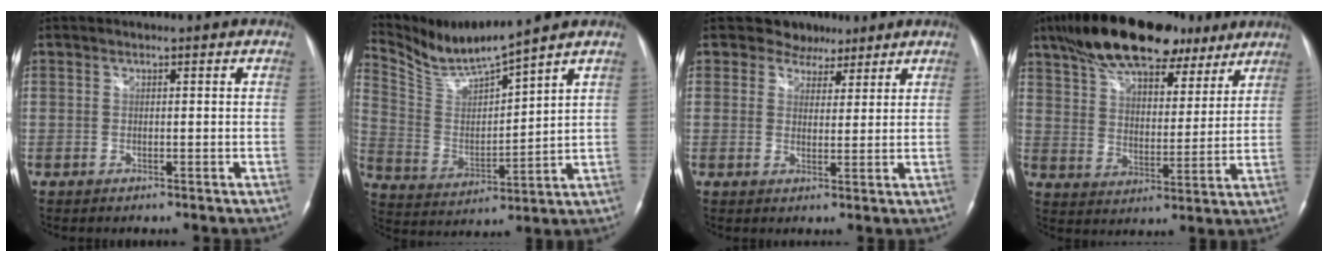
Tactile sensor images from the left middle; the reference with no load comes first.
{"total": 10.4, "force": [9.8, -1.5, 3.2], "torque": [-0.081, -0.006, 0.203]}
{"total": 4.5, "force": [3.5, 2.9, -0.2], "torque": [0.007, -0.001, 0.047]}
{"total": 21.6, "force": [15.7, 8.6, 12.0], "torque": [-0.214, 0.045, 0.249]}